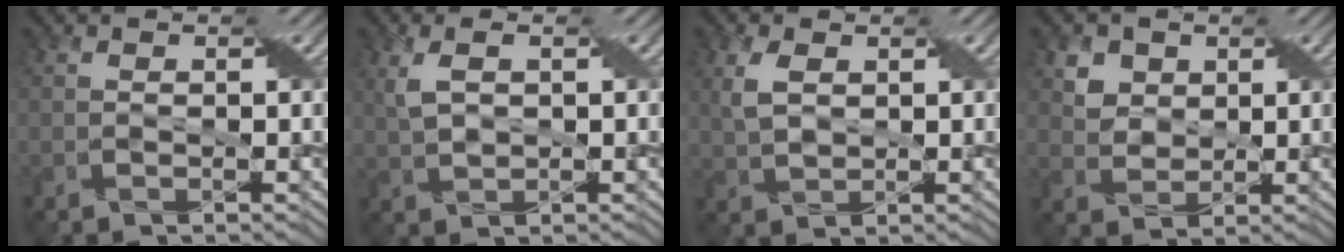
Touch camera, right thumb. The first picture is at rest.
{"total": 3.7, "force": [1.2, 1.9, 3.0], "torque": [-0.080, 0.009, 0.026]}
{"total": 3.7, "force": [1.3, 2.3, 2.6], "torque": [-0.071, 0.006, 0.028]}
{"total": 4.0, "force": [2.1, 3.2, 1.4], "torque": [-0.051, -0.011, 0.052]}